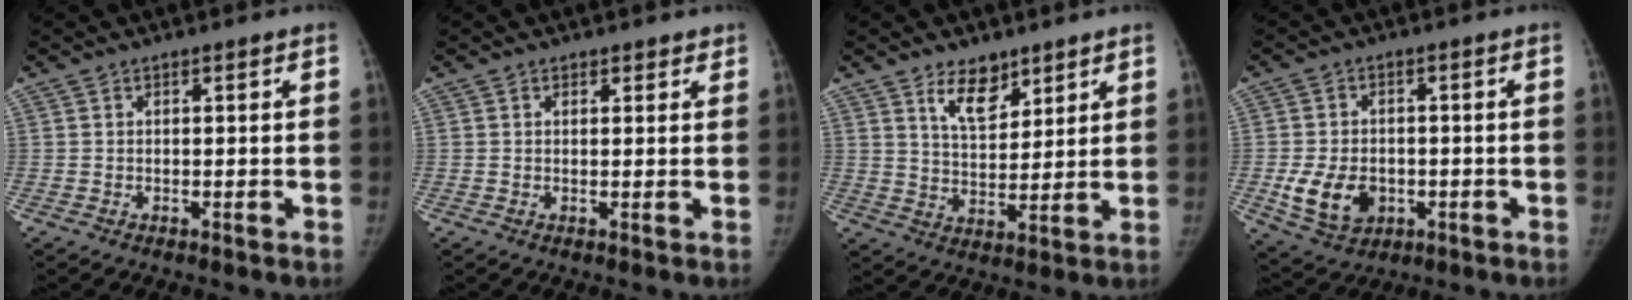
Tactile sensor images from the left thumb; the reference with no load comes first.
{"total": 1.3, "force": [1.0, 0.9, 0.2], "torque": [0.013, -0.006, 0.007]}
{"total": 7.5, "force": [4.9, 4.0, 3.9], "torque": [-0.039, -0.040, 0.089]}
{"total": 9.6, "force": [-2.3, 7.1, 6.0], "torque": [-0.094, 0.004, -0.028]}